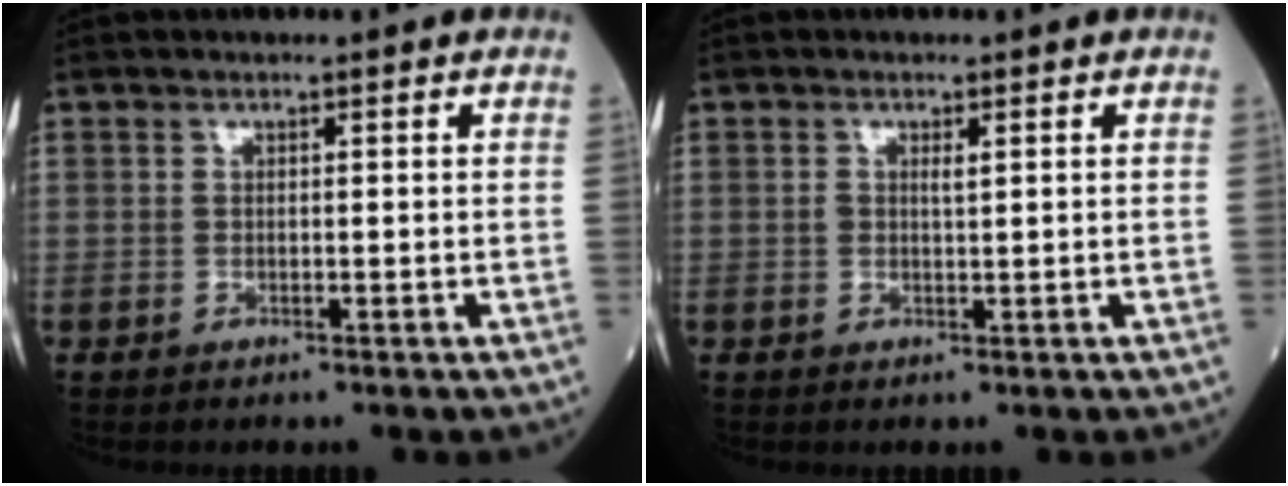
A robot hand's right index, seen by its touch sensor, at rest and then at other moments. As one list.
[{"total": 1.4, "force": [0.5, 0.4, 1.3], "torque": [-0.027, 0.001, 0.009]}]